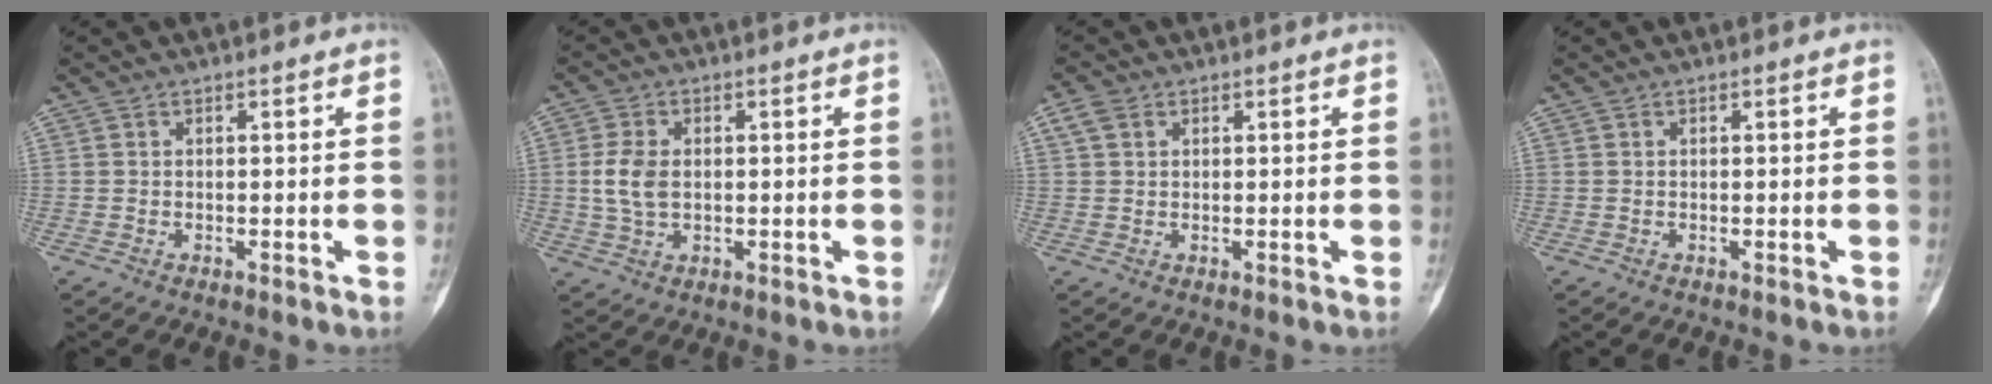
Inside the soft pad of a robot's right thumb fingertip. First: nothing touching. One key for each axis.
{"total": 5.5, "fx": 0.2, "fy": 3.5, "fz": 4.3, "tx": -0.090, "ty": 0.003, "tz": 0.006}
{"total": 2.6, "fx": 1.2, "fy": 1.8, "fz": 1.4, "tx": -0.029, "ty": 0.007, "tz": 0.026}
{"total": 0.0}